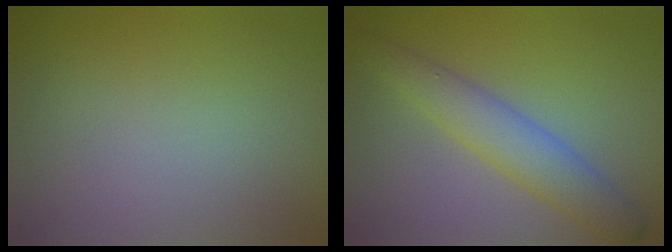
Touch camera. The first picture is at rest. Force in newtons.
{"total": 4.0, "press": 4.0, "slide": 0.1}